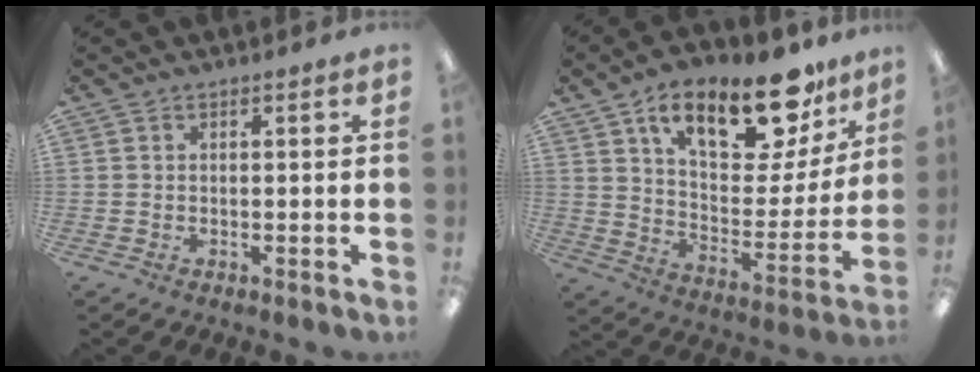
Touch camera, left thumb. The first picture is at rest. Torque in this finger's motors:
{"motor_torque": [2.48, 2.48, 1.33, -1.44, 0.29]}